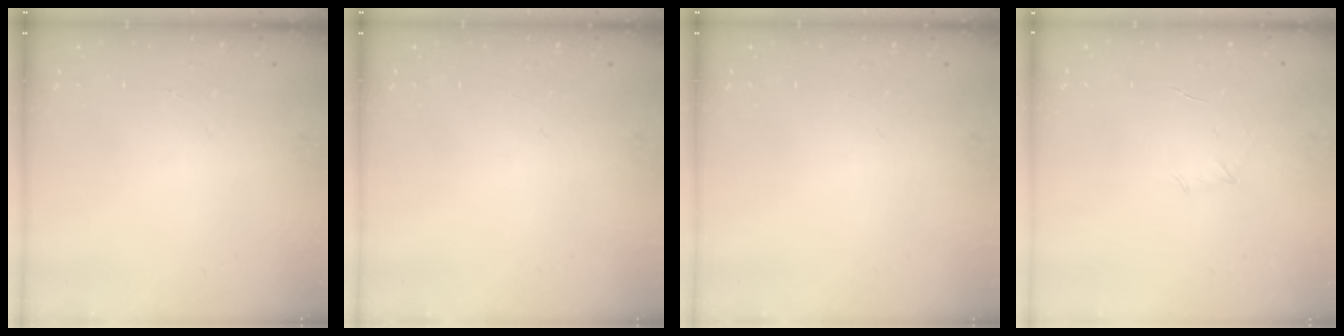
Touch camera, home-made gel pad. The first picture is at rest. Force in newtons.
{"total": 0.0}
{"total": 0.0}
{"total": 3.6, "press": 3.5, "slide": 1.0}